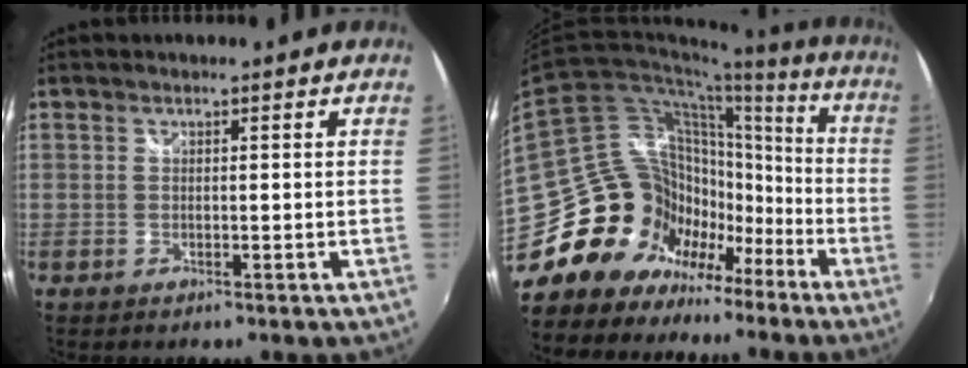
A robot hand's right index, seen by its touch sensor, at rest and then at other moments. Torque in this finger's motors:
{"motor_torque": [0.69, -0.55, -0.21, -0.18]}